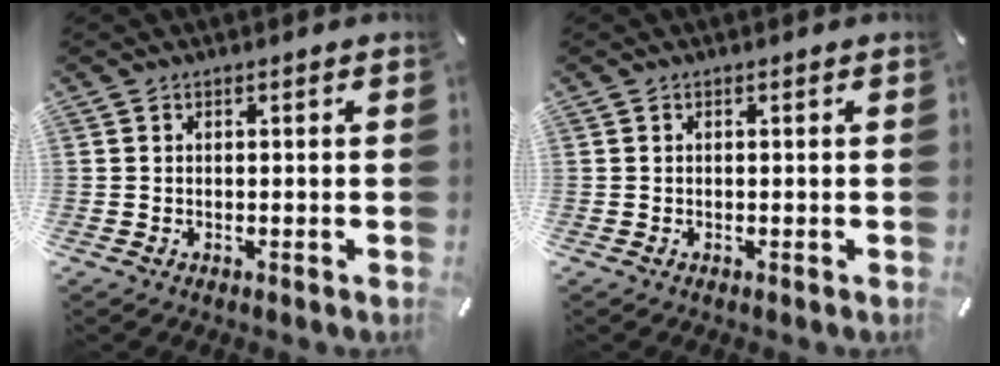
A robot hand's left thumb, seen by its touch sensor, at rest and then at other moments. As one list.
[{"total": 0.0}]